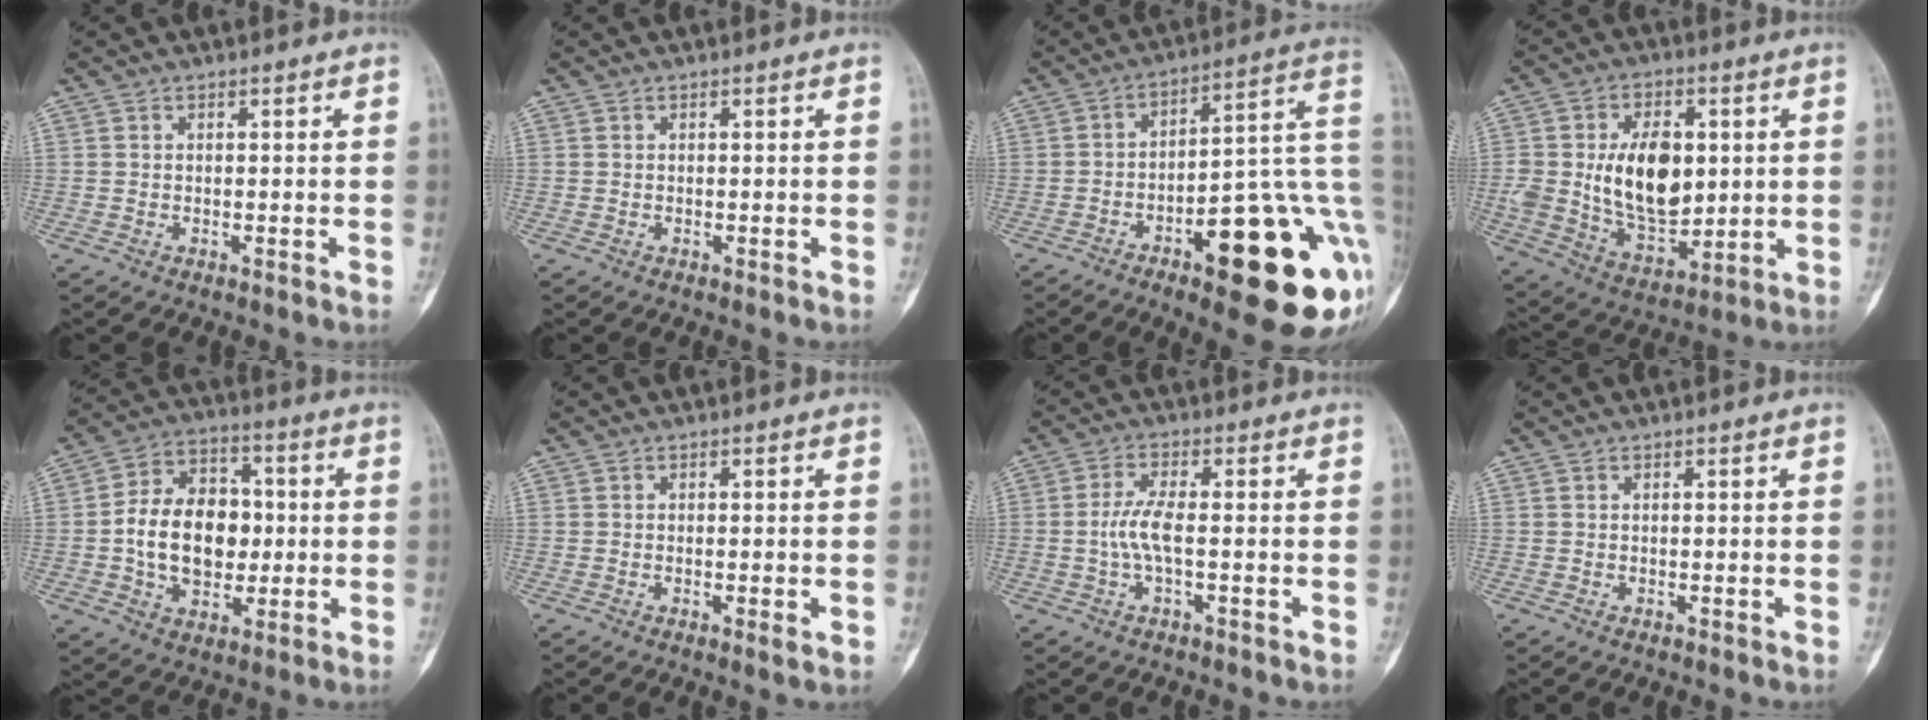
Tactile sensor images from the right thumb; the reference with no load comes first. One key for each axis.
{"total": 0.0}
{"total": 24.6, "fx": -7.4, "fy": 7.9, "fz": 22.1, "tx": -0.220, "ty": 0.038, "tz": -0.092}
{"total": 16.9, "fx": 1.8, "fy": 10.8, "fz": 12.9, "tx": -0.181, "ty": -0.011, "tz": 0.045}
{"total": 15.7, "fx": -0.7, "fy": 11.2, "fz": 11.0, "tx": -0.152, "ty": 0.028, "tz": -0.010}
{"total": 1.7, "fx": -0.4, "fy": 0.5, "fz": 1.5, "tx": -0.018, "ty": -0.003, "tz": -0.006}
{"total": 5.0, "fx": -0.8, "fy": 1.6, "fz": 4.6, "tx": -0.105, "ty": 0.009, "tz": -0.019}
{"total": 0.0}